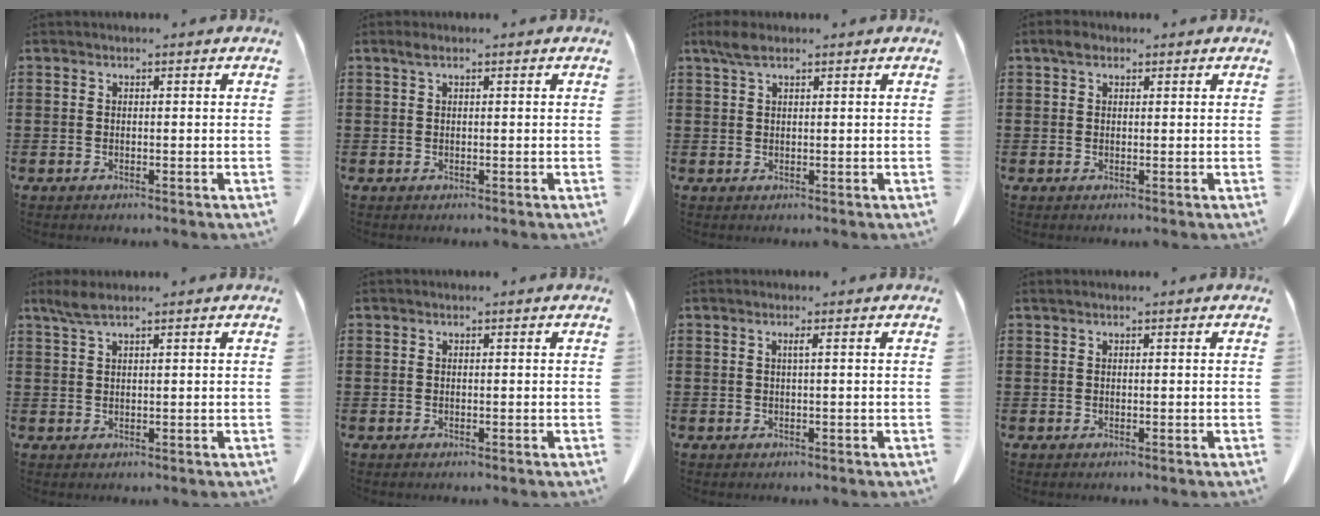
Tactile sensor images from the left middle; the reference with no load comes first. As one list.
[{"total": 1.0, "force": [0.4, 0.2, 0.9], "torque": [-0.018, 0.001, 0.008]}, {"total": 2.7, "force": [1.5, 0.9, 2.1], "torque": [-0.046, 0.003, 0.028]}, {"total": 1.7, "force": [1.0, 1.0, 0.9], "torque": [-0.022, 0.006, 0.018]}, {"total": 2.6, "force": [1.8, 0.3, 1.8], "torque": [-0.040, -0.001, 0.033]}, {"total": 0.0}, {"total": 1.0, "force": [0.2, -0.2, 0.9], "torque": [-0.017, -0.002, 0.003]}, {"total": 0.0}]